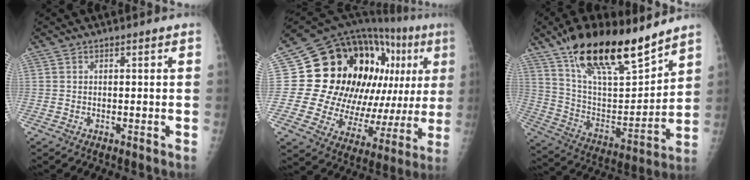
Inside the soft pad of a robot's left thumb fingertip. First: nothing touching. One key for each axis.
{"total": 29.6, "fx": 7.3, "fy": 15.1, "fz": 24.4, "tx": -0.313, "ty": 0.011, "tz": 0.123}
{"total": 23.0, "fx": 16.7, "fy": 6.7, "fz": 14.2, "tx": -0.214, "ty": -0.068, "tz": 0.299}